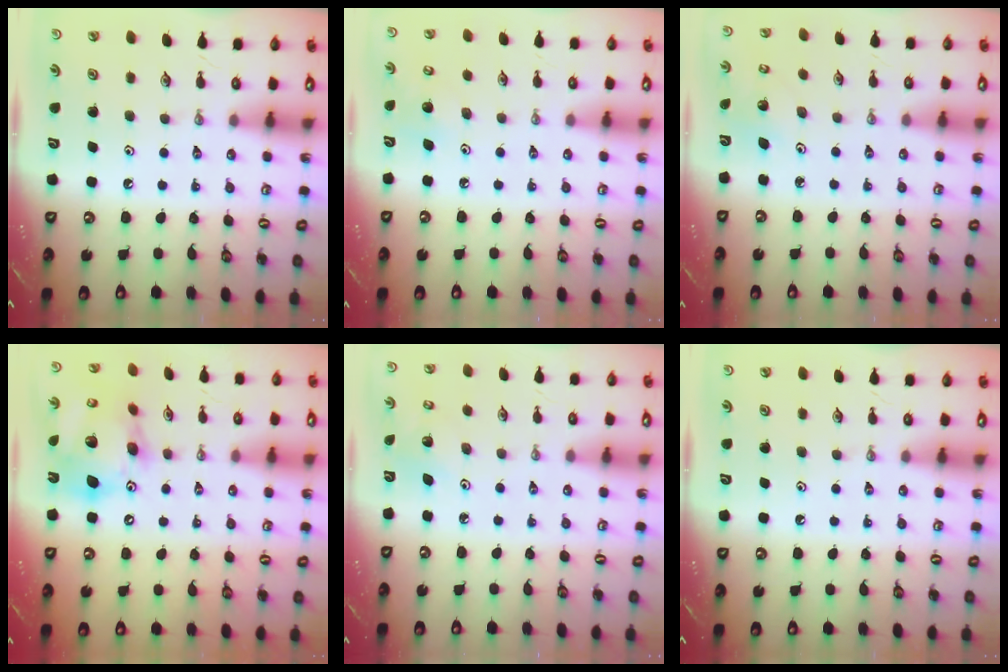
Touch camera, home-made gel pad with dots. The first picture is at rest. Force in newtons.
{"total": 6.5, "press": 6.5, "slide": 0.6}
{"total": 2.2, "press": 2.2, "slide": 0.2}
{"total": 19.9, "press": 19.6, "slide": 3.7}
{"total": 2.4, "press": 2.4, "slide": 0.1}
{"total": 0.0}